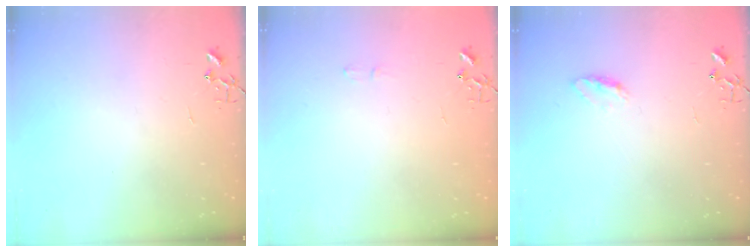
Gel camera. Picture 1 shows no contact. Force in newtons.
{"total": 4.5, "press": 4.5, "slide": 0.4}
{"total": 5.0, "press": 5.0, "slide": 0.7}